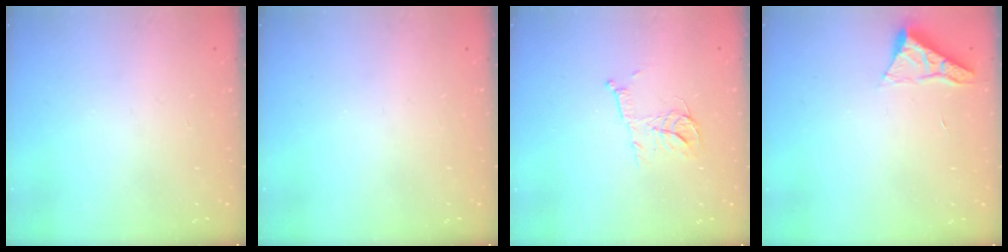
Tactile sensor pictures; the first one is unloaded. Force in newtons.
{"total": 0.0}
{"total": 8.0, "press": 8.0, "slide": 0.3}
{"total": 5.3, "press": 5.3, "slide": 0.5}